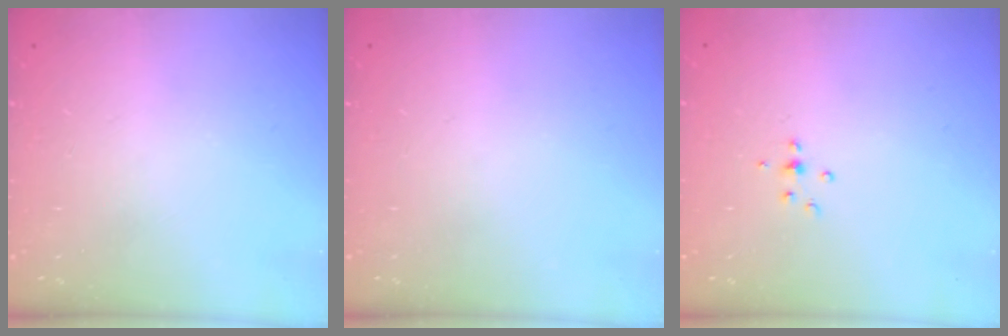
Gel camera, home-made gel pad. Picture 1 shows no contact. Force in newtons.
{"total": 0.0}
{"total": 4.0, "press": 3.8, "slide": 1.1}